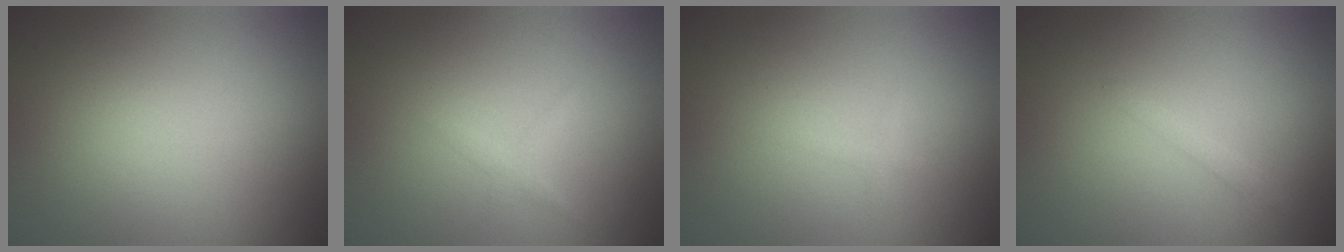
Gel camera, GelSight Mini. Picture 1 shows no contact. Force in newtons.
{"total": 0.8, "press": 0.8, "slide": 0.0}
{"total": 0.7, "press": 0.6, "slide": 0.1}
{"total": 1.1, "press": 1.1, "slide": 0.1}